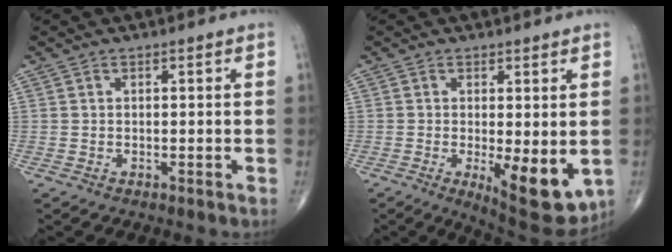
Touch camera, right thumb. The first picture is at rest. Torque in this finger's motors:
{"motor_torque": [0.87, 1.88, 0.17, -0.24, 0.27]}